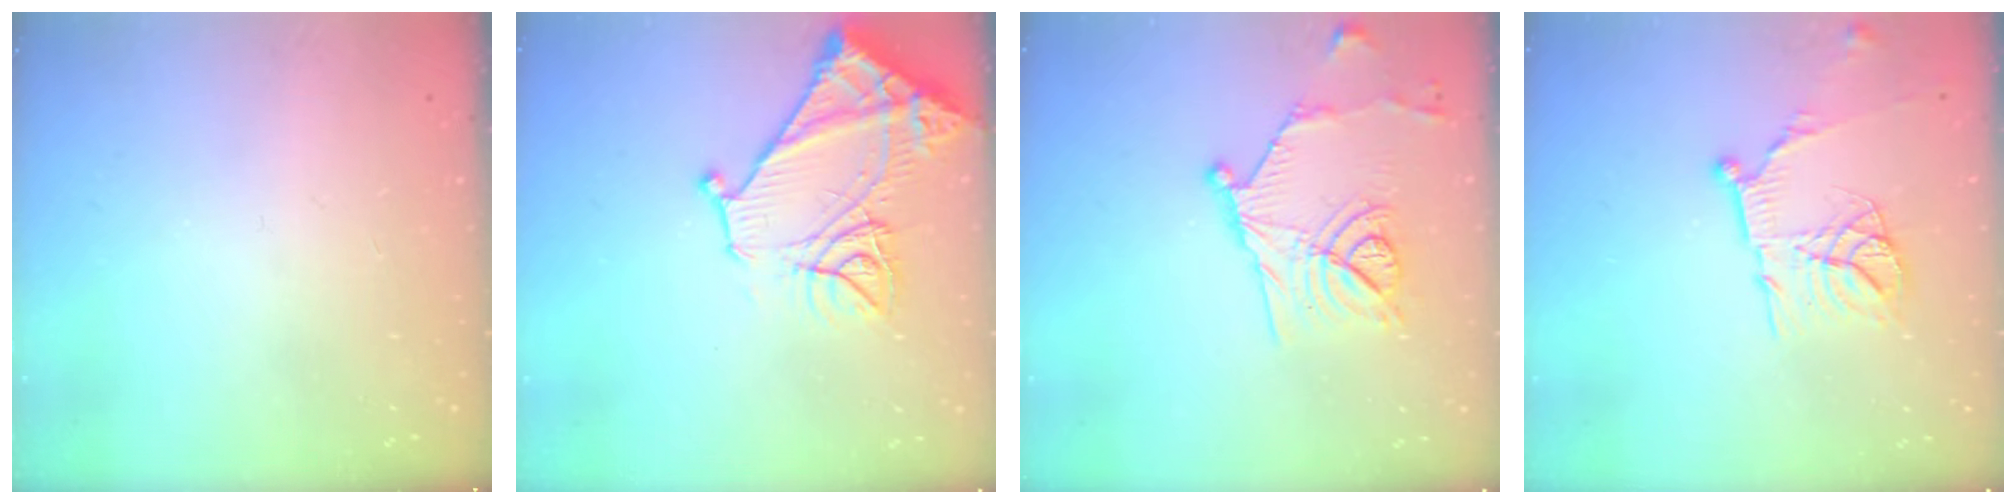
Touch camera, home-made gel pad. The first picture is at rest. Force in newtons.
{"total": 15.8, "press": 15.7, "slide": 1.5}
{"total": 14.8, "press": 14.6, "slide": 2.2}
{"total": 14.7, "press": 14.7, "slide": 1.6}